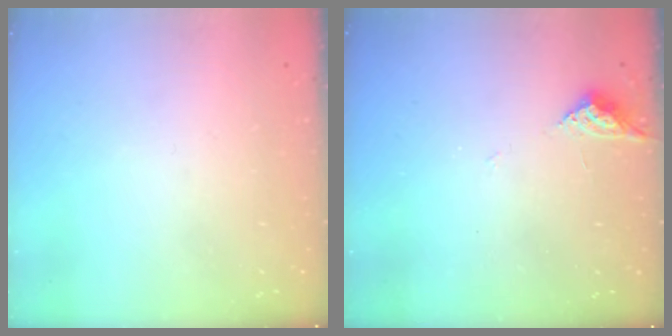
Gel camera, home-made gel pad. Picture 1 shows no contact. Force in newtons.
{"total": 3.8, "press": 3.8, "slide": 0.6}